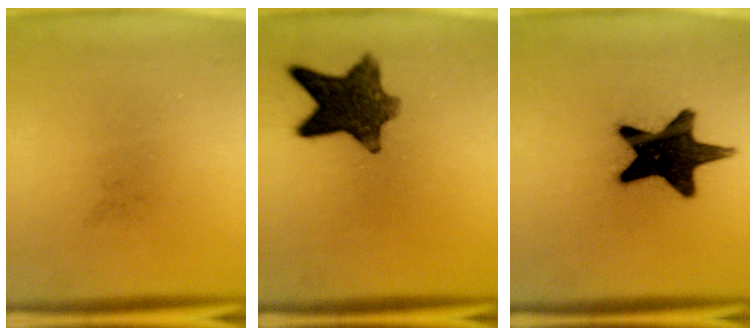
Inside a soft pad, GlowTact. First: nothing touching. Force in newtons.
{"total": 10.6}
{"total": 18.2}